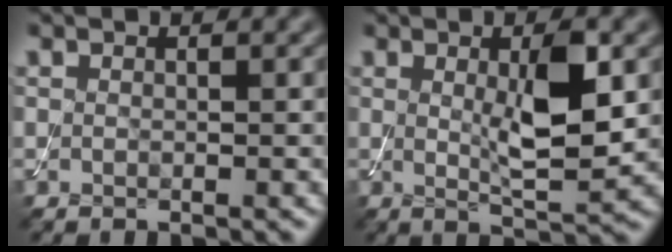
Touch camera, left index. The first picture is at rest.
{"total": 5.8, "force": [0.9, 1.5, 5.5], "torque": [-0.095, -0.006, 0.018]}